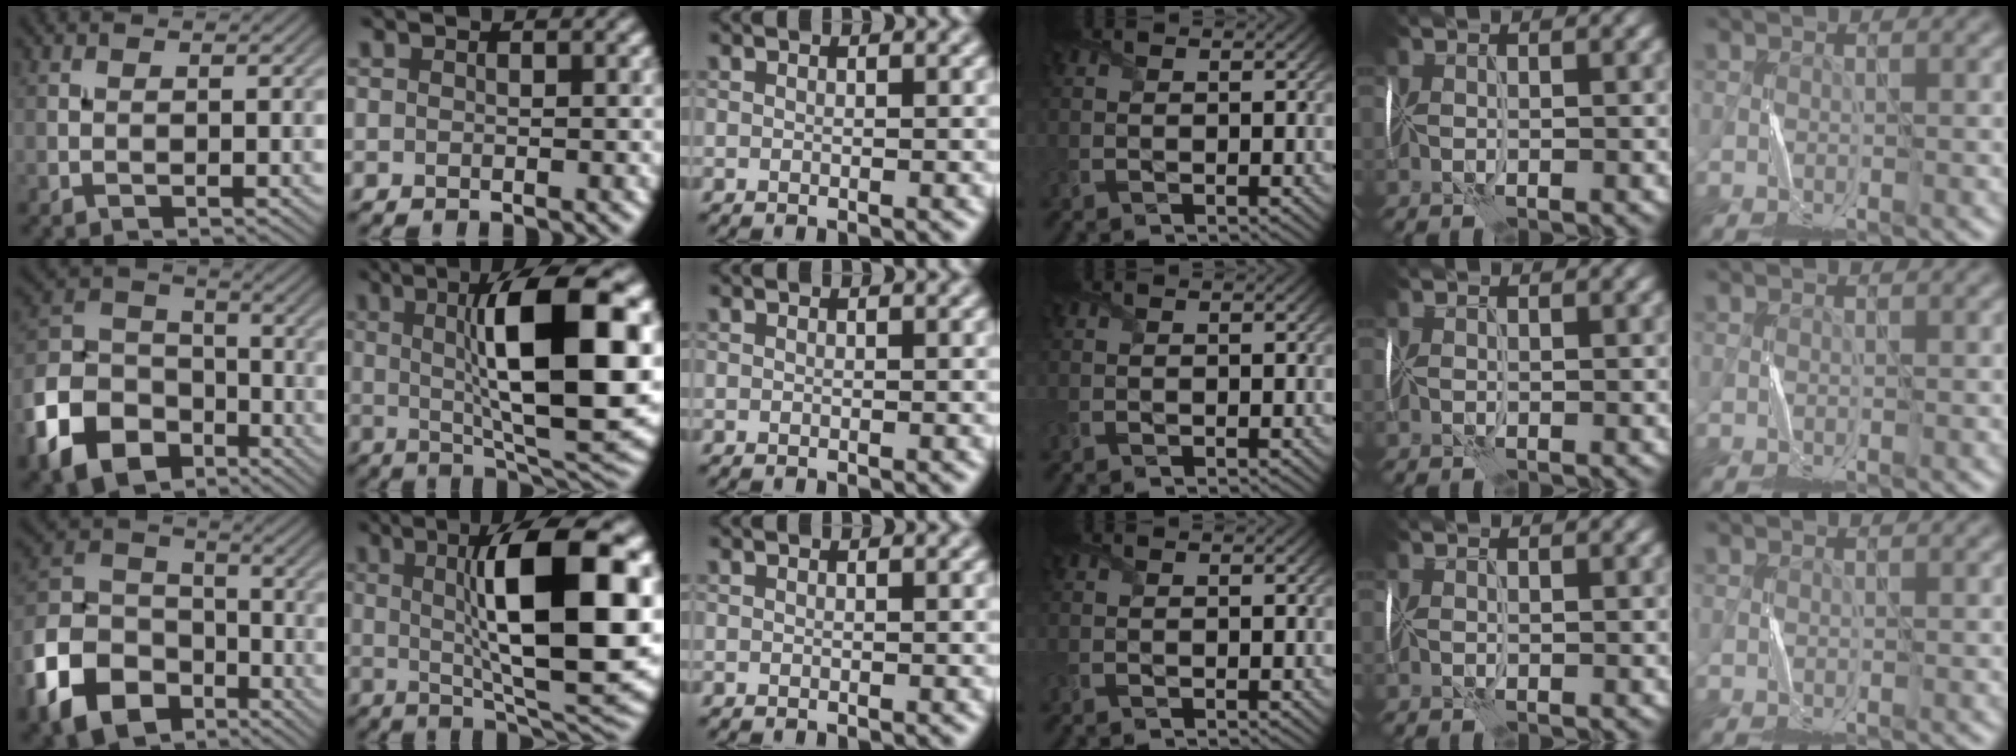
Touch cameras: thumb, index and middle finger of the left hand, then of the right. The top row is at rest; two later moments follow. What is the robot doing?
{"motion": "fold", "object": "handkerchief"}